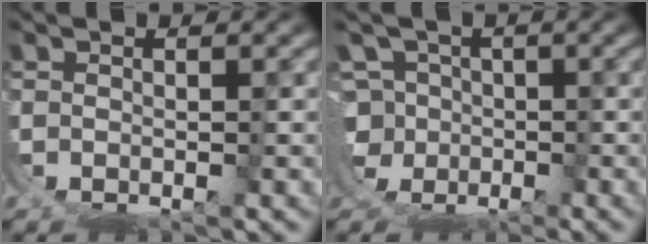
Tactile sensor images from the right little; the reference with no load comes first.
{"total": 6.3, "force": [-0.4, 6.2, 1.0], "torque": [-0.045, -0.032, -0.003]}